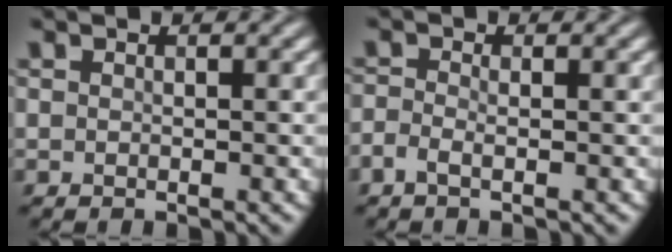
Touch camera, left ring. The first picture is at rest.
{"total": 1.2, "force": [-0.7, 0.5, 0.9], "torque": [-0.023, -0.002, -0.019]}